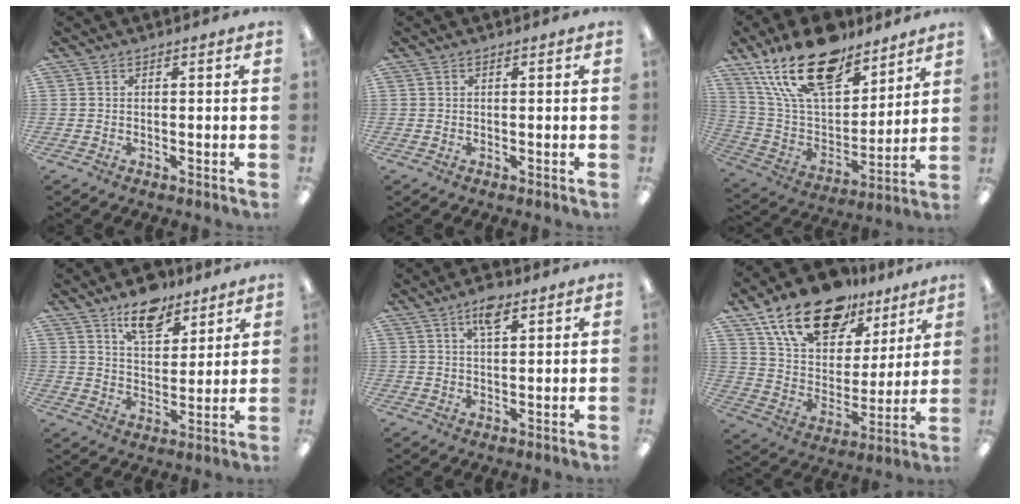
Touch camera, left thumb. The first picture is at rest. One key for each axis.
{"total": 0.0}
{"total": 22.7, "fx": 15.7, "fy": 10.4, "fz": 12.6, "tx": -0.245, "ty": -0.083, "tz": 0.280}
{"total": 11.5, "fx": 8.5, "fy": 5.6, "fz": 5.4, "tx": -0.066, "ty": -0.049, "tz": 0.149}
{"total": 5.7, "fx": 3.4, "fy": 2.0, "fz": 4.0, "tx": -0.071, "ty": -0.002, "tz": 0.057}
{"total": 19.3, "fx": 13.4, "fy": 10.4, "fz": 9.2, "tx": -0.171, "ty": -0.071, "tz": 0.241}